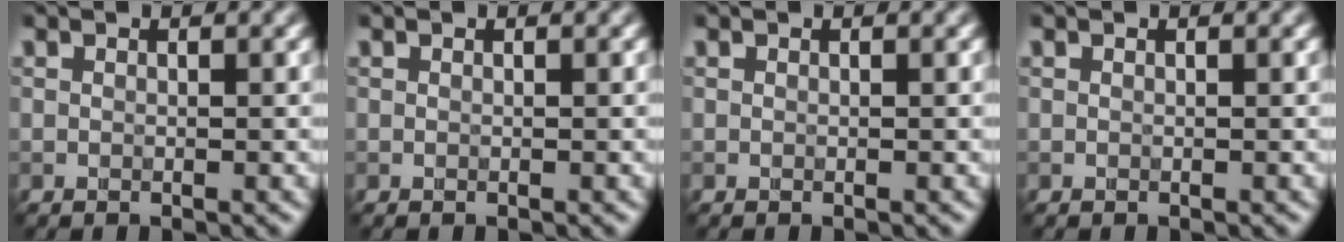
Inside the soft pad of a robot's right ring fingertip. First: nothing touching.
{"total": 0.0}
{"total": 0.0}
{"total": 0.0}